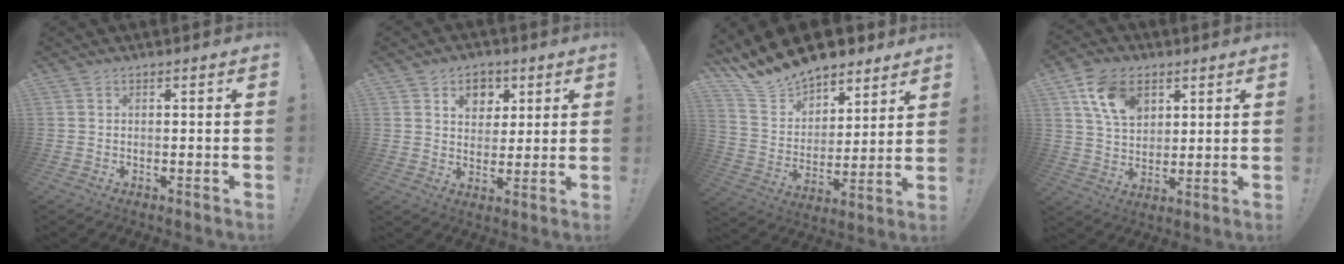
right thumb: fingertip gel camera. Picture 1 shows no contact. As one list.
[{"total": 8.3, "force": [3.8, 6.7, 3.0], "torque": [-0.036, -0.019, 0.071]}, {"total": 14.6, "force": [13.2, 5.7, 2.9], "torque": [-0.085, -0.105, 0.243]}, {"total": 12.7, "force": [6.3, 8.5, 7.1], "torque": [-0.120, -0.013, 0.123]}]